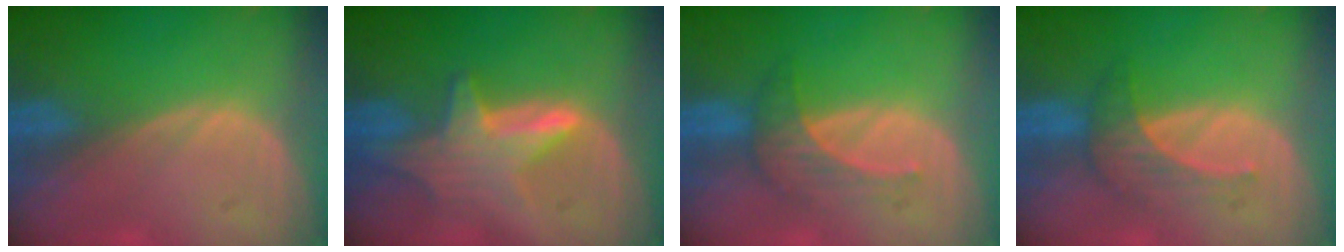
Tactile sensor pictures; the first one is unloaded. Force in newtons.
{"total": 6.9, "press": 6.5, "slide": 2.4}
{"total": 4.0, "press": 4.0, "slide": 0.5}
{"total": 4.0, "press": 4.0, "slide": 0.5}